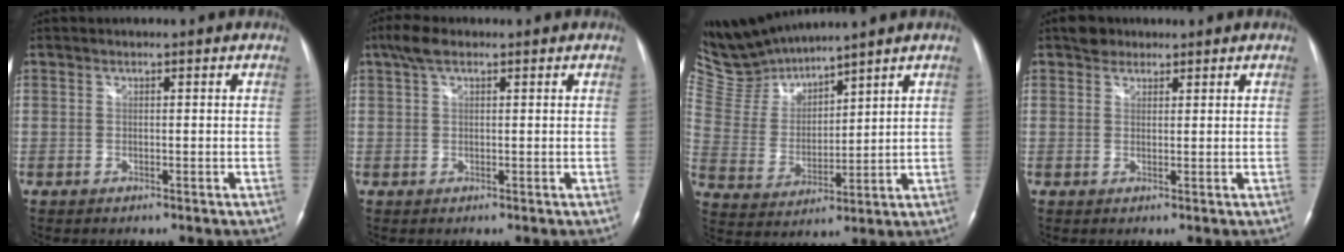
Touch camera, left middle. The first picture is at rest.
{"total": 3.4, "force": [2.1, 1.3, 2.4], "torque": [-0.055, 0.020, 0.040]}
{"total": 8.8, "force": [8.8, -0.2, 0.3], "torque": [-0.037, 0.009, 0.200]}
{"total": 2.4, "force": [1.7, 1.6, 0.4], "torque": [-0.007, 0.006, 0.025]}